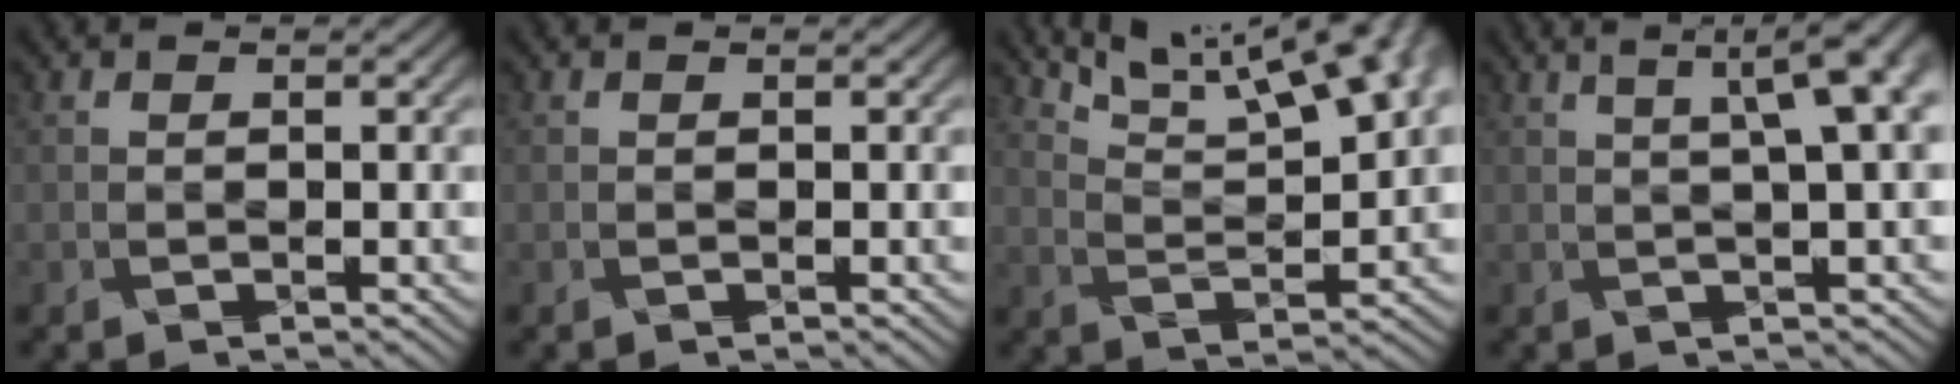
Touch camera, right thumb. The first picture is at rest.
{"total": 0.0}
{"total": 12.5, "force": [8.5, 3.1, 8.6], "torque": [-0.149, 0.011, 0.132]}
{"total": 8.2, "force": [2.9, 2.0, 7.4], "torque": [-0.075, 0.035, 0.031]}